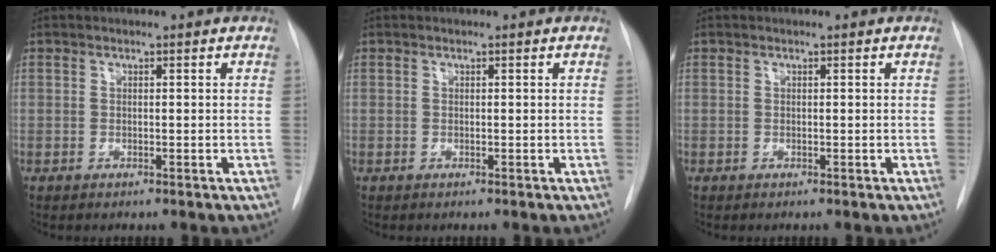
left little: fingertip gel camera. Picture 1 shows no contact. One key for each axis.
{"total": 0.0}
{"total": 0.0}